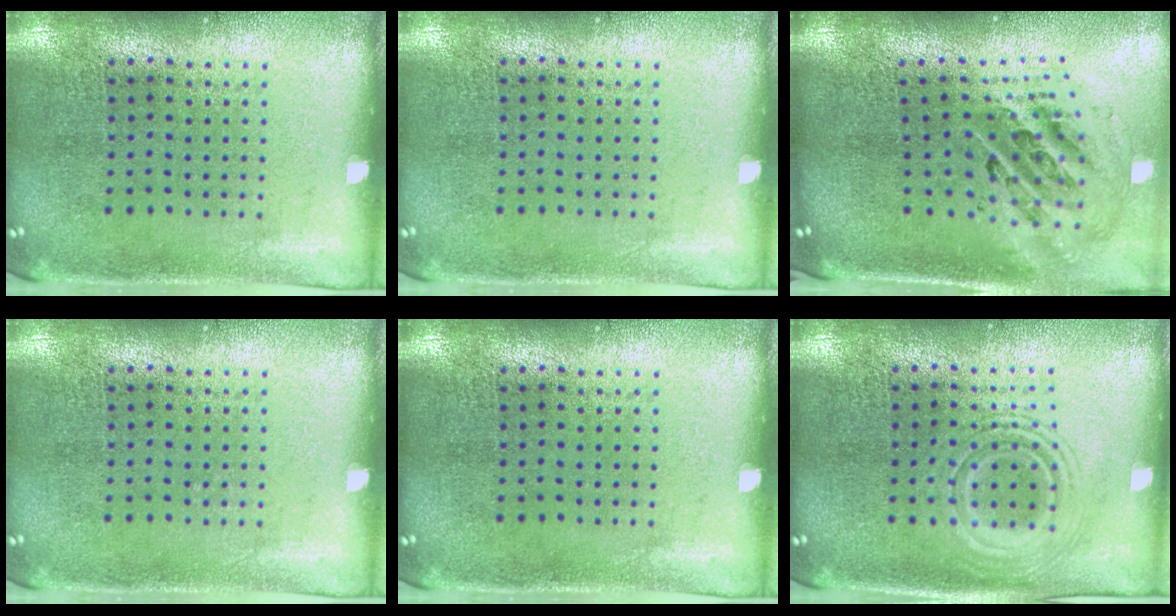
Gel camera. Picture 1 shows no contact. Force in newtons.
{"total": 0.0}
{"total": 1.9, "press": 1.4, "slide": 1.3}
{"total": 0.0}
{"total": 0.0}
{"total": 1.9, "press": 1.9, "slide": 0.3}